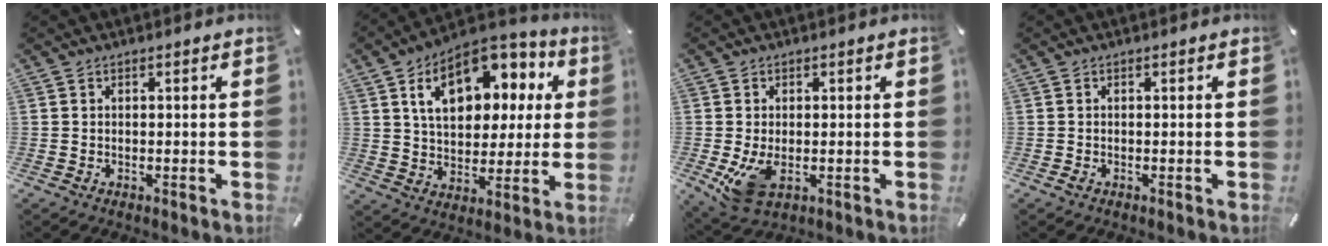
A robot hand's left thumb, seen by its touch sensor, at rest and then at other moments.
{"total": 17.1, "force": [7.4, 11.1, 10.7], "torque": [-0.169, -0.020, 0.131]}
{"total": 5.9, "force": [-0.9, 3.6, 4.6], "torque": [-0.094, -0.014, -0.017]}
{"total": 0.5, "force": [-0.3, 0.2, 0.3], "torque": [-0.007, -0.002, -0.004]}